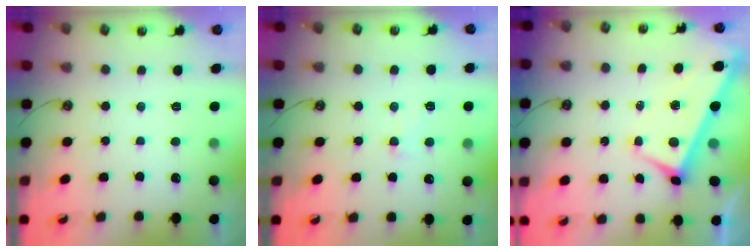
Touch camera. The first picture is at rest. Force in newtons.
{"total": 0.6, "press": 0.3, "slide": 0.5}
{"total": 1.9, "press": 1.9, "slide": 0.5}